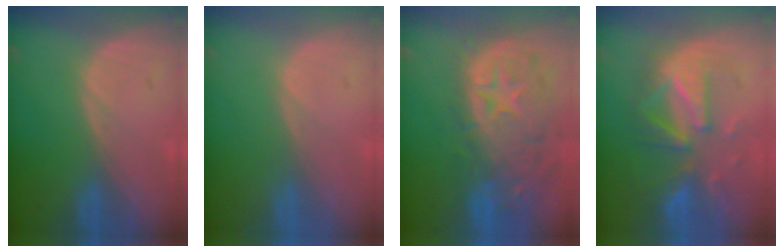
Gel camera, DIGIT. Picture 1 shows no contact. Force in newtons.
{"total": 0.0}
{"total": 13.7, "press": 11.3, "slide": 7.8}
{"total": 9.5, "press": 9.0, "slide": 3.0}